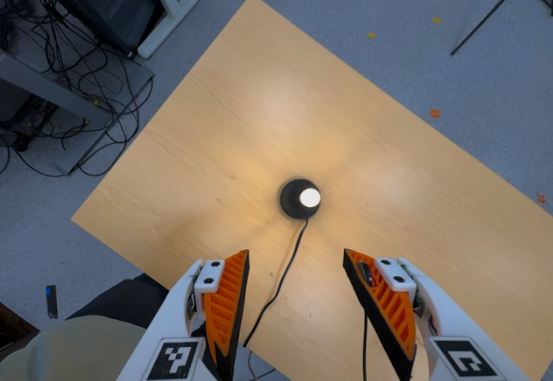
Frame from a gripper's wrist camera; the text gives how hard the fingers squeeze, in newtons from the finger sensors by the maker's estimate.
{"total": 0.0}